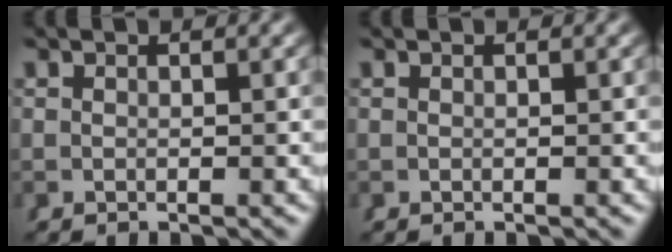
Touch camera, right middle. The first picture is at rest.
{"total": 0.0}